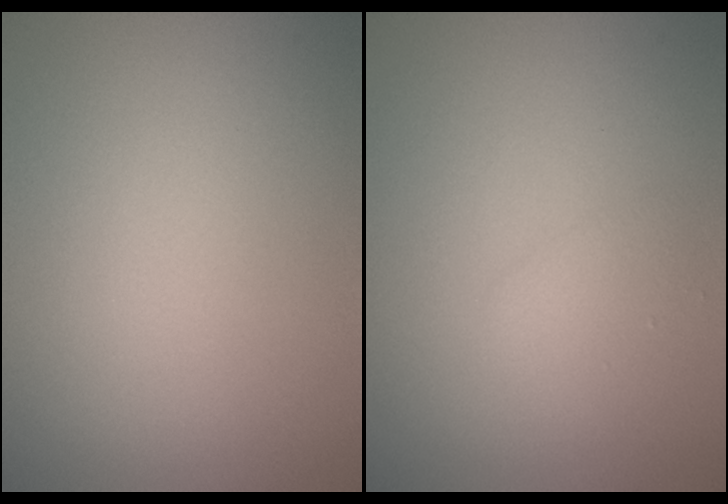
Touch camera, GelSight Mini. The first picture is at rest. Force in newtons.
{"total": 1.3, "press": 1.3, "slide": 0.1}